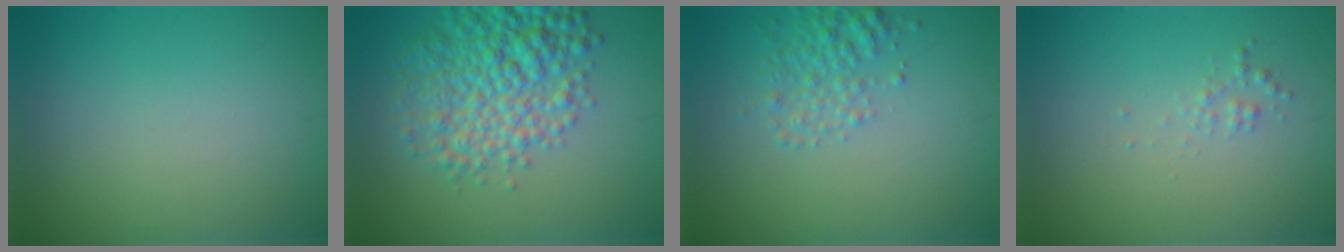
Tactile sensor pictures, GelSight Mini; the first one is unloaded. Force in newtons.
{"total": 6.9, "press": 6.9, "slide": 0.1}
{"total": 2.5, "press": 2.5, "slide": 0.1}
{"total": 0.7, "press": 0.7, "slide": 0.0}